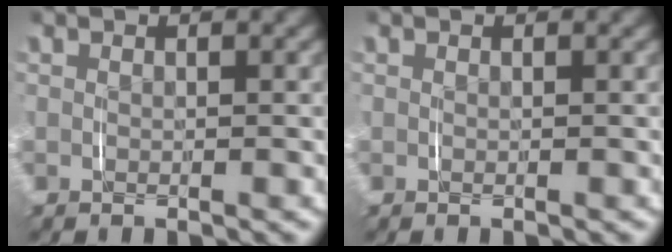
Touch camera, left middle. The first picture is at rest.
{"total": 0.0}